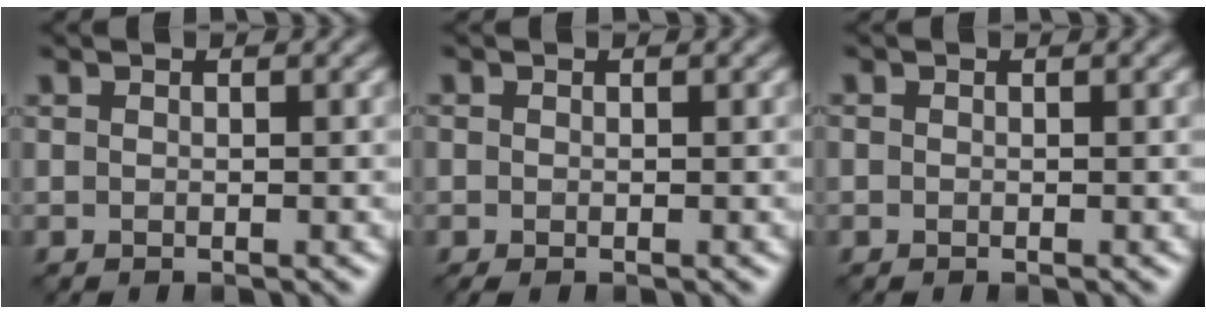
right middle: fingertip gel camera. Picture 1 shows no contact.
{"total": 0.8, "force": [-0.3, 0.5, 0.5], "torque": [-0.012, -0.005, -0.005]}
{"total": 0.0}